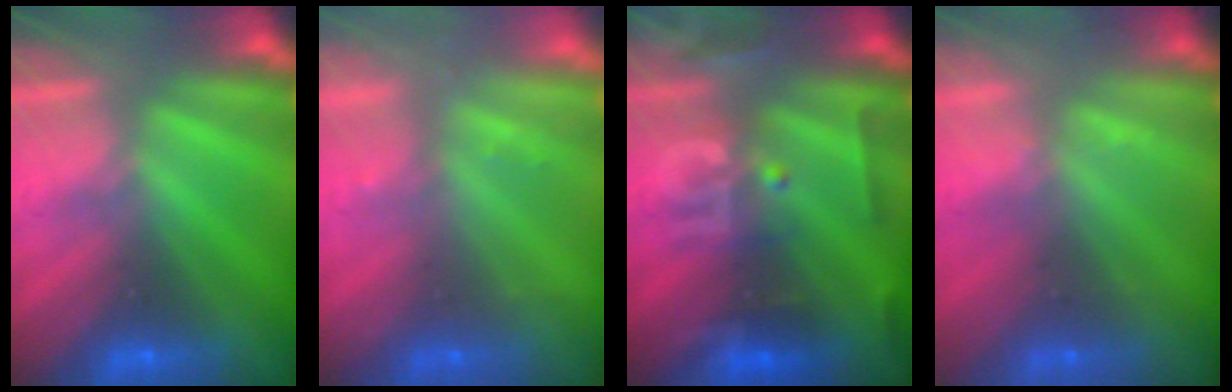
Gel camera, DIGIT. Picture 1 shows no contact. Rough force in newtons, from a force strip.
{"total": 2.3}
{"total": 2.8}
{"total": 2.3}